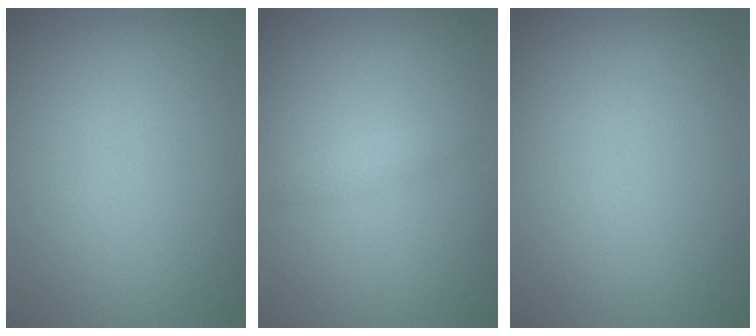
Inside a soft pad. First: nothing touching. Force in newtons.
{"total": 1.0, "press": 1.0, "slide": 0.1}
{"total": 0.0}